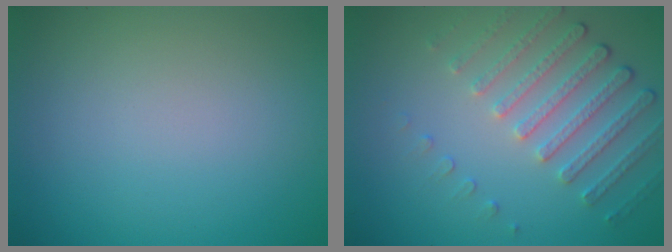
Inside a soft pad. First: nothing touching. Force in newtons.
{"total": 4.5, "press": 3.3, "slide": 3.1}